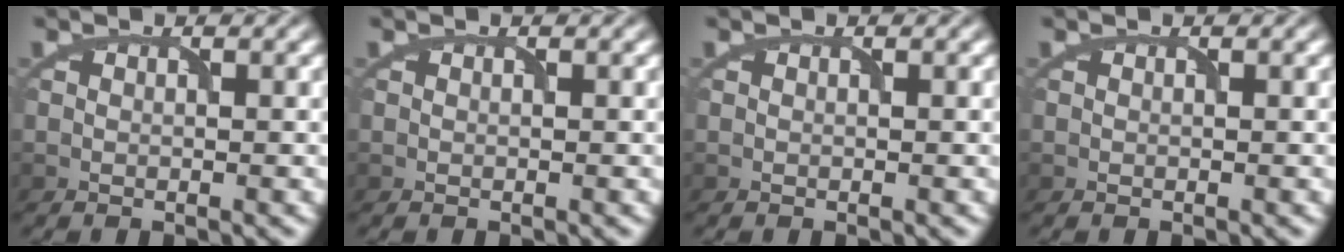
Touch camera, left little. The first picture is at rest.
{"total": 0.0}
{"total": 0.0}
{"total": 0.0}